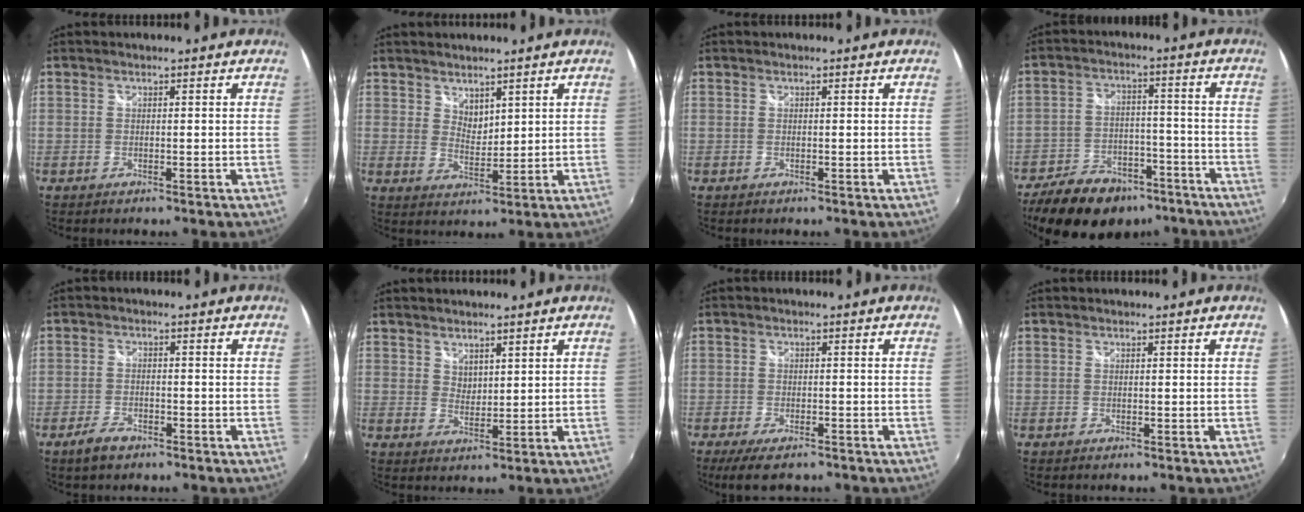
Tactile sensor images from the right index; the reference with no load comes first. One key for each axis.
{"total": 3.6, "fx": 2.8, "fy": 1.9, "fz": 1.3, "tx": -0.013, "ty": -0.001, "tz": 0.053}
{"total": 0.0}
{"total": 18.7, "fx": -13.5, "fy": 10.4, "fz": 7.8, "tx": -0.177, "ty": 0.019, "tz": -0.187}
{"total": 4.1, "fx": -2.9, "fy": 1.8, "fz": 2.2, "tx": -0.055, "ty": -0.003, "tz": -0.053}
{"total": 3.1, "fx": 2.5, "fy": 1.6, "fz": 0.8, "tx": -0.005, "ty": 0.003, "tz": 0.046}
{"total": 7.0, "fx": -5.3, "fy": 2.3, "fz": 4.0, "tx": -0.096, "ty": -0.025, "tz": -0.091}
{"total": 0.0}